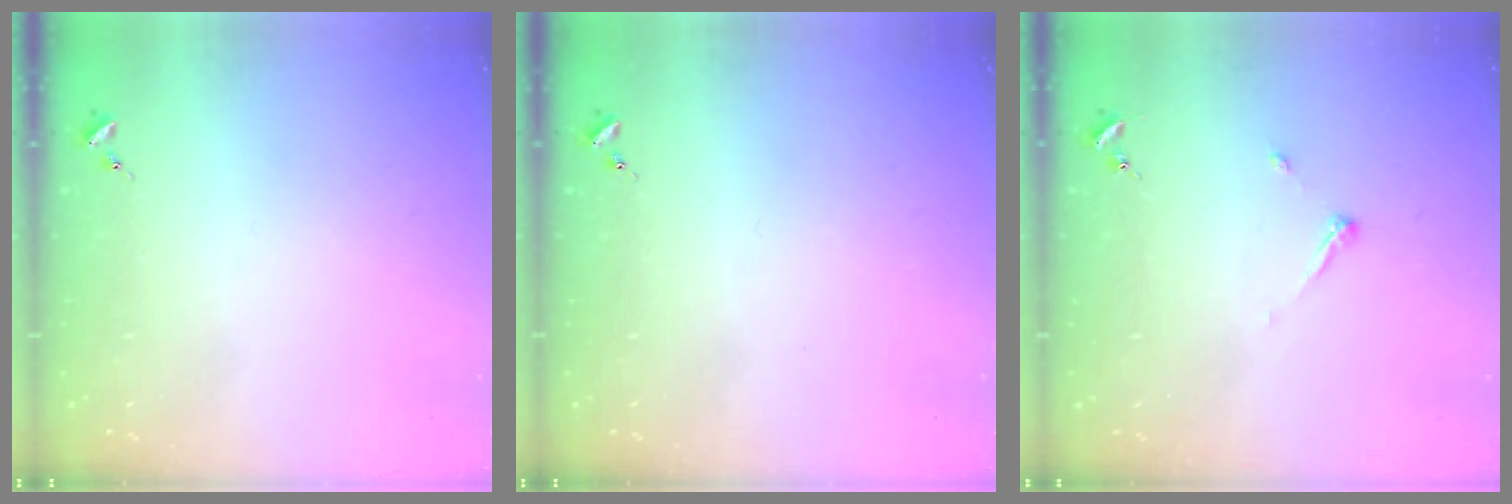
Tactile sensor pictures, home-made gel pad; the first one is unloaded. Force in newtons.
{"total": 0.0}
{"total": 4.5, "press": 4.5, "slide": 0.4}